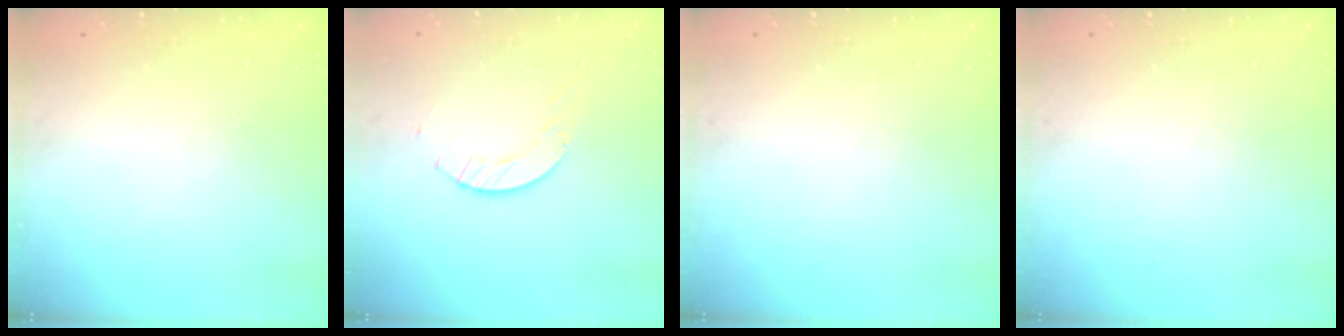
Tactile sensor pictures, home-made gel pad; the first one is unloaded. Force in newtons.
{"total": 2.1, "press": 2.1, "slide": 0.3}
{"total": 0.0}
{"total": 0.0}